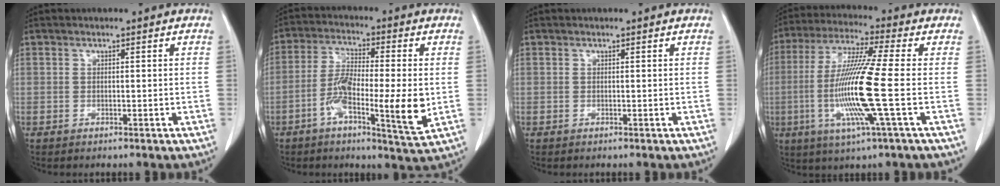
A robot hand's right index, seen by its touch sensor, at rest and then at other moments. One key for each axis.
{"total": 12.0, "fx": -2.6, "fy": 1.7, "fz": 11.6, "tx": -0.203, "ty": -0.008, "tz": -0.050}
{"total": 0.0}
{"total": 14.2, "fx": -2.5, "fy": -0.9, "fz": 14.0, "tx": -0.287, "ty": -0.015, "tz": -0.060}